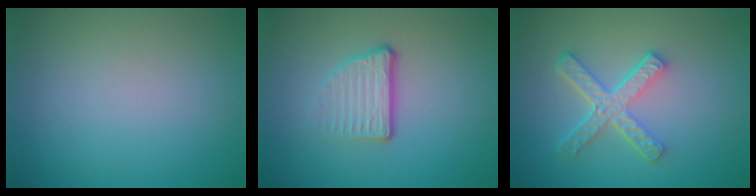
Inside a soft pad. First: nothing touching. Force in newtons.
{"total": 3.7, "press": 2.2, "slide": 3.0}
{"total": 4.5, "press": 3.3, "slide": 3.1}